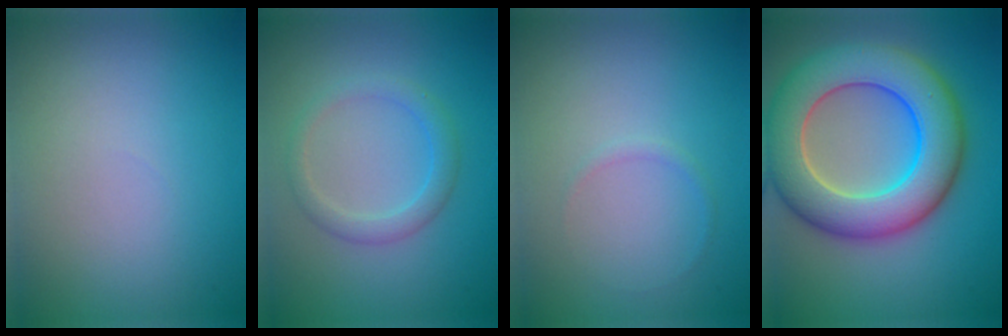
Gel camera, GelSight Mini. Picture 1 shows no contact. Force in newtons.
{"total": 2.2, "press": 2.2, "slide": 0.1}
{"total": 0.6, "press": 0.6, "slide": 0.1}
{"total": 10.8, "press": 10.7, "slide": 0.8}